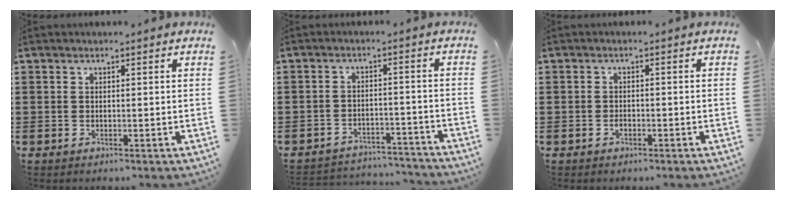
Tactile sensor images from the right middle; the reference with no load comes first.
{"total": 3.7, "force": [-3.7, 0.5, -0.1], "torque": [-0.004, 0.001, -0.080]}
{"total": 1.0, "force": [-0.5, 0.6, 0.6], "torque": [-0.014, -0.004, -0.009]}